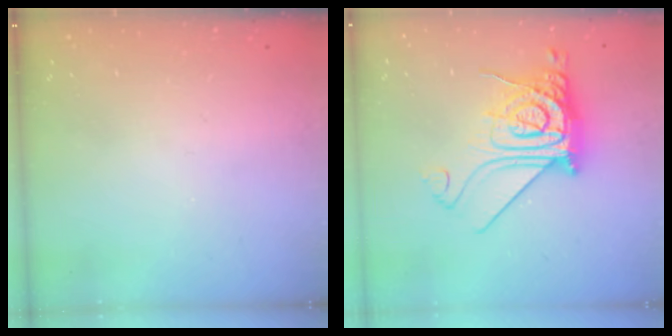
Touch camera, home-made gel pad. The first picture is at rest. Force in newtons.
{"total": 20.3, "press": 20.2, "slide": 2.3}